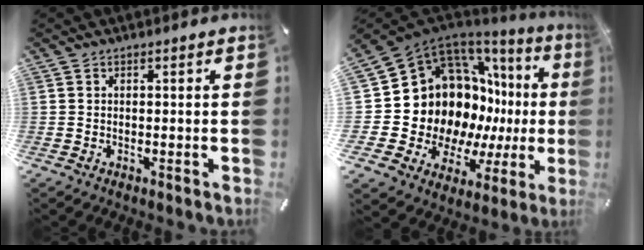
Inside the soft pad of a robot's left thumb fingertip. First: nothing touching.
{"total": 19.3, "force": [2.8, 15.3, 11.5], "torque": [-0.172, -0.090, 0.098]}